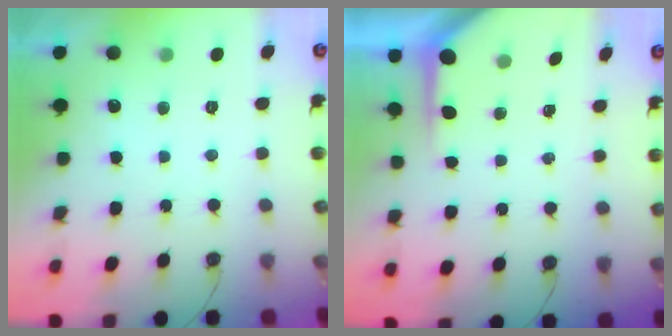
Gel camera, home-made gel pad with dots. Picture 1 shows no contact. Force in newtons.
{"total": 3.8, "press": 3.8, "slide": 0.2}